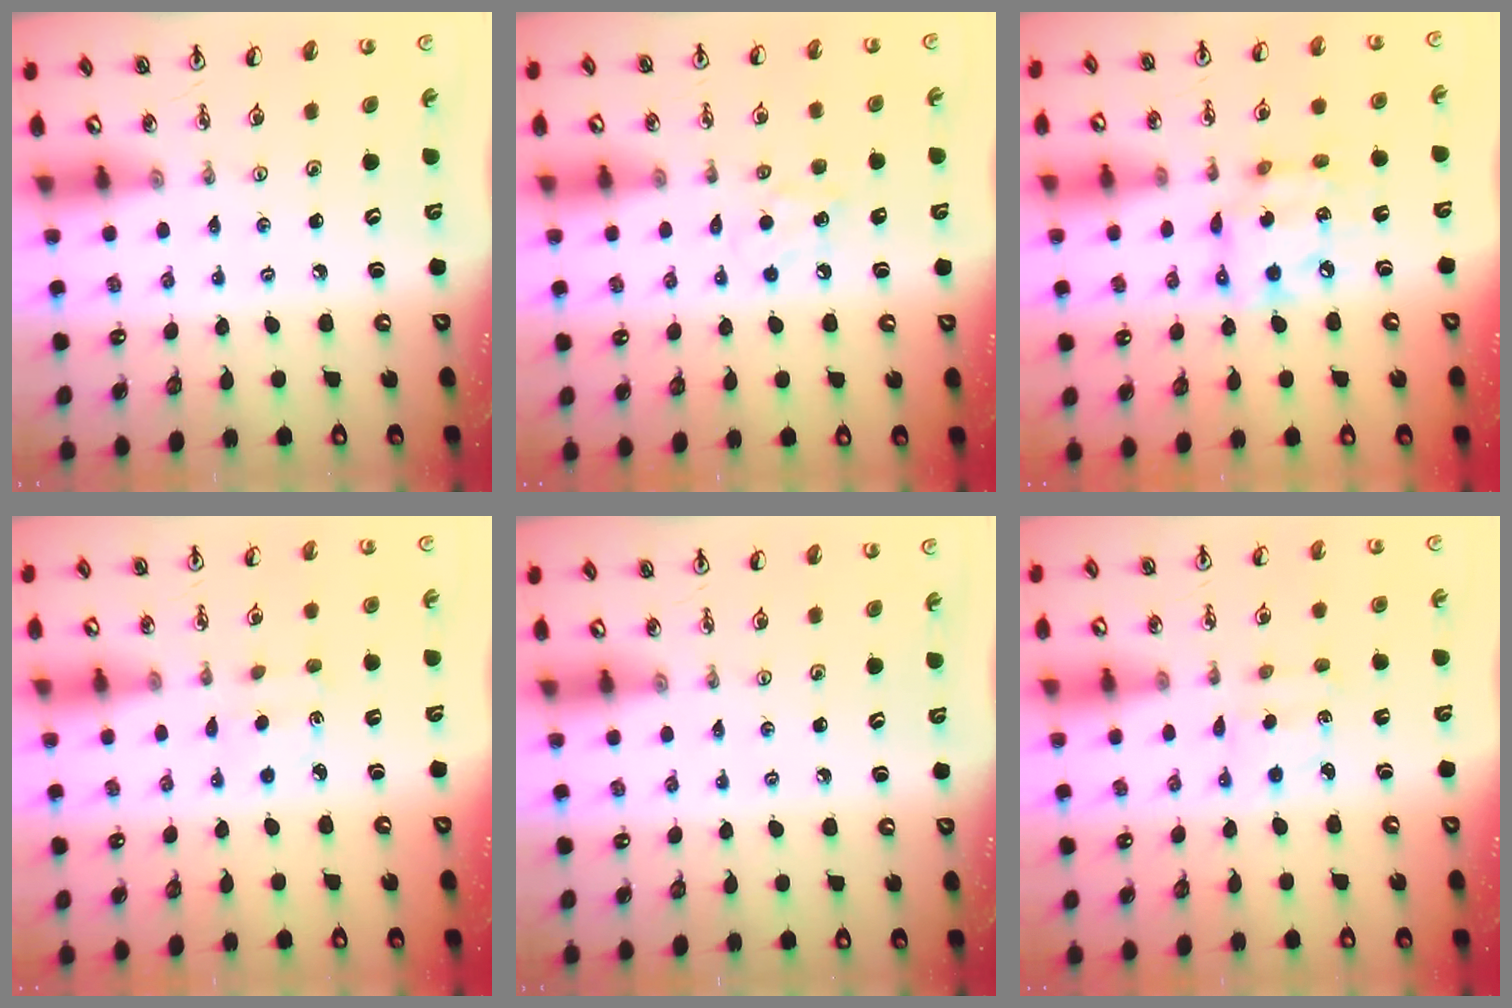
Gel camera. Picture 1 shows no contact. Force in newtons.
{"total": 5.9, "press": 5.9, "slide": 0.8}
{"total": 11.0, "press": 11.0, "slide": 0.8}
{"total": 2.3, "press": 2.3, "slide": 0.4}
{"total": 0.0}
{"total": 1.8, "press": 1.7, "slide": 0.7}